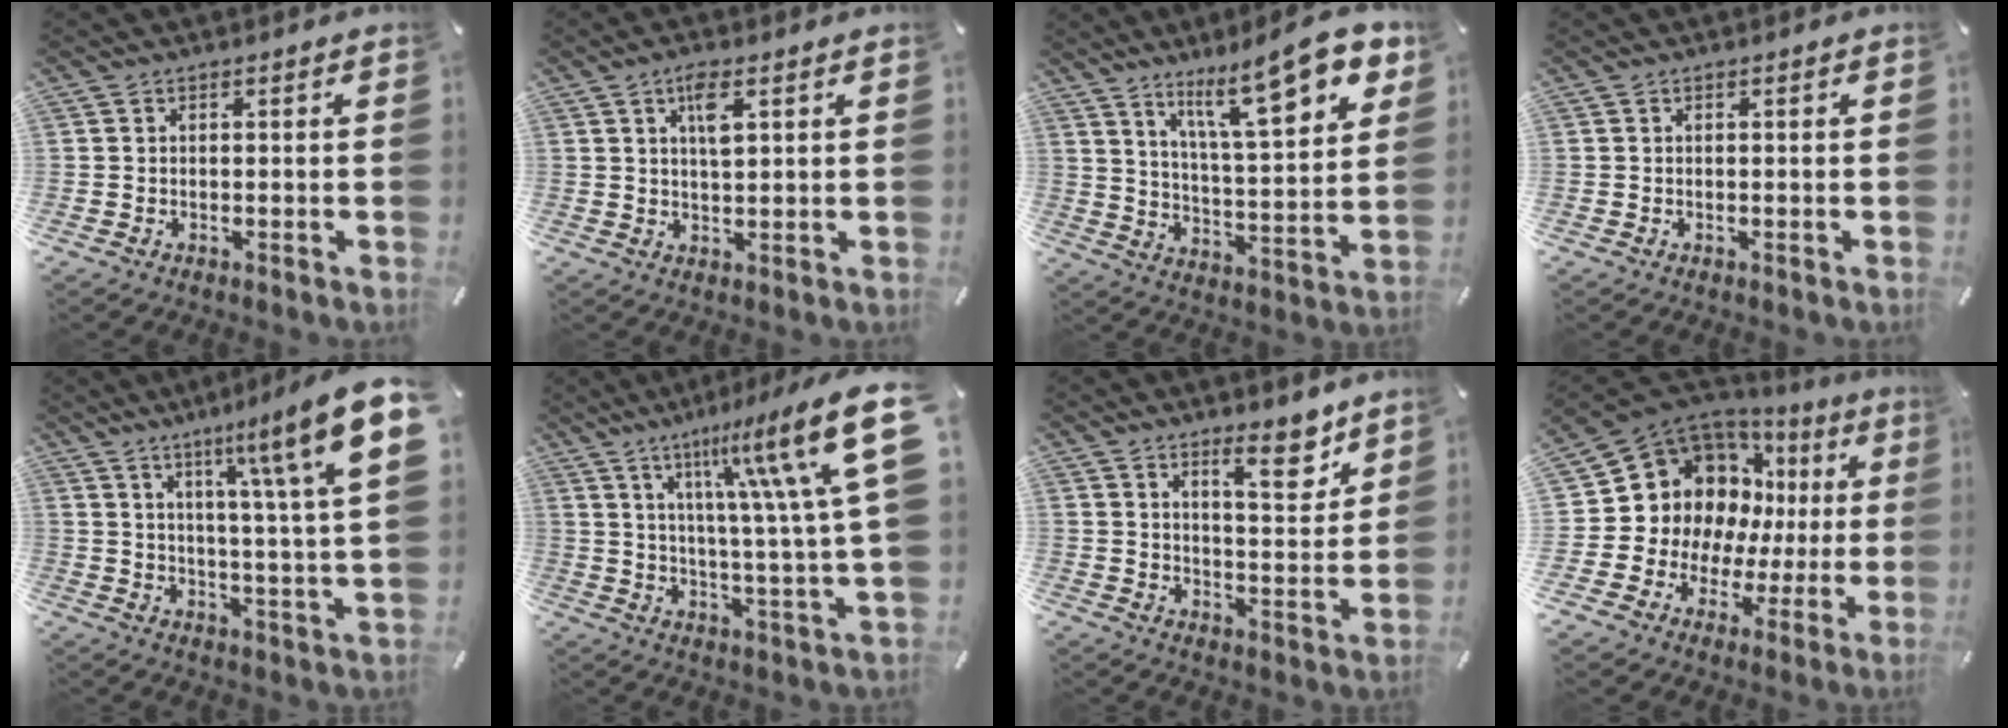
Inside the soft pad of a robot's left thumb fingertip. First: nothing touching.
{"total": 5.3, "force": [2.4, 1.8, 4.3], "torque": [-0.078, 0.000, 0.038]}
{"total": 16.7, "force": [11.8, 3.9, 11.2], "torque": [-0.174, -0.073, 0.186]}
{"total": 0.0}
{"total": 17.1, "force": [8.9, 2.3, 14.4], "torque": [-0.210, -0.055, 0.123]}
{"total": 23.2, "force": [9.8, 3.9, 20.6], "torque": [-0.298, -0.056, 0.142]}
{"total": 9.7, "force": [7.0, 3.0, 6.1], "torque": [-0.073, -0.049, 0.112]}
{"total": 14.3, "force": [5.5, 12.1, 5.3], "torque": [-0.087, -0.072, 0.123]}